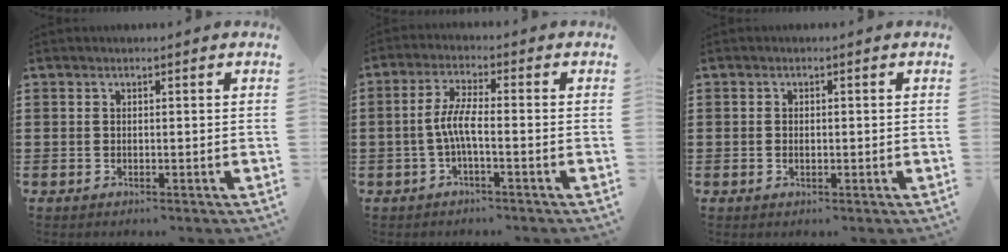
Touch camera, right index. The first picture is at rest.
{"total": 4.9, "force": [-1.3, 0.8, 4.7], "torque": [-0.114, -0.009, -0.034]}
{"total": 0.9, "force": [-0.1, 0.6, 0.6], "torque": [-0.014, 0.002, -0.003]}